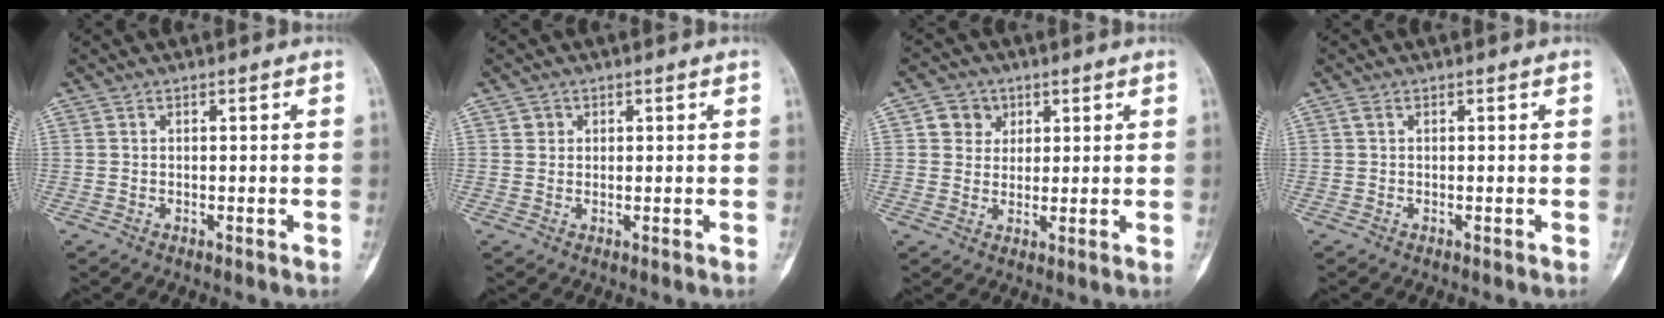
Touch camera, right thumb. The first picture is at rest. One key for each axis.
{"total": 1.5, "fx": 0.5, "fy": 1.4, "fz": 0.3, "tx": 0.006, "ty": 0.000, "tz": 0.005}
{"total": 4.9, "fx": 1.8, "fy": 4.3, "fz": 1.2, "tx": 0.006, "ty": -0.002, "tz": 0.028}
{"total": 0.7, "fx": 0.3, "fy": 0.5, "fz": 0.5, "tx": -0.013, "ty": 0.005, "tz": 0.006}